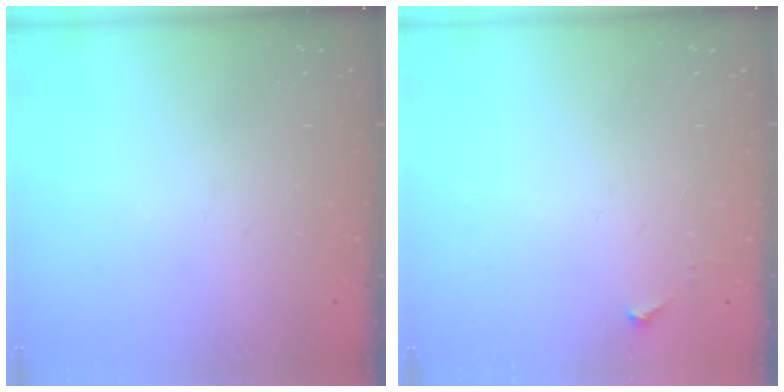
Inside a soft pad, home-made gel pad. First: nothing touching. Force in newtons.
{"total": 3.4, "press": 3.3, "slide": 0.5}